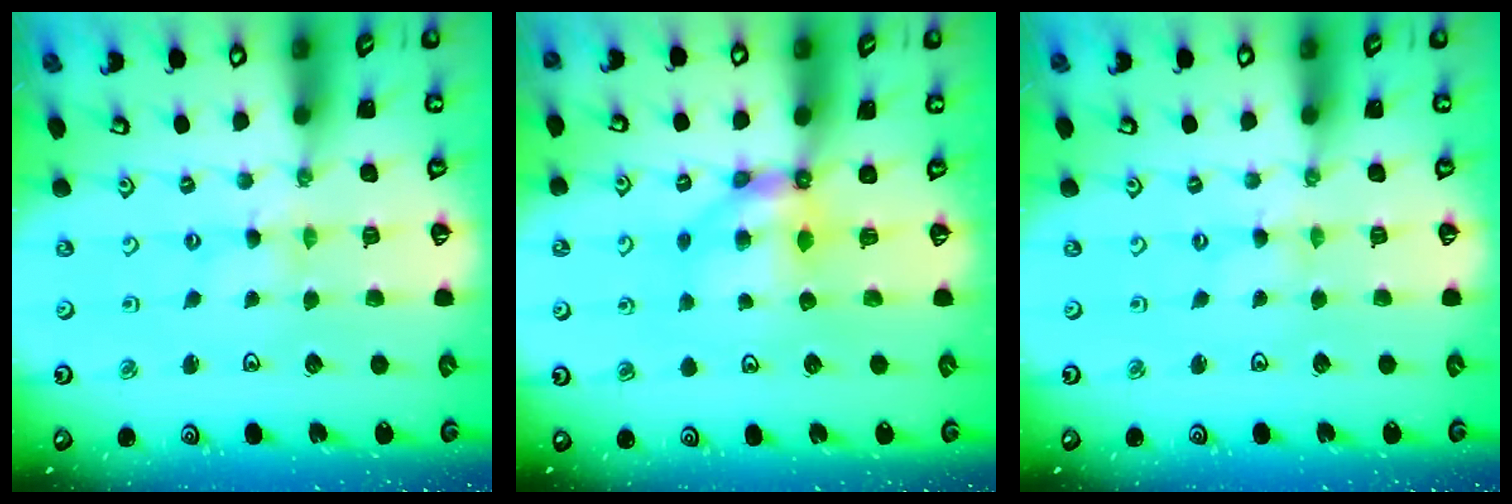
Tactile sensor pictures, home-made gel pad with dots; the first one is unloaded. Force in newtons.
{"total": 6.6, "press": 6.6, "slide": 0.4}
{"total": 0.0}